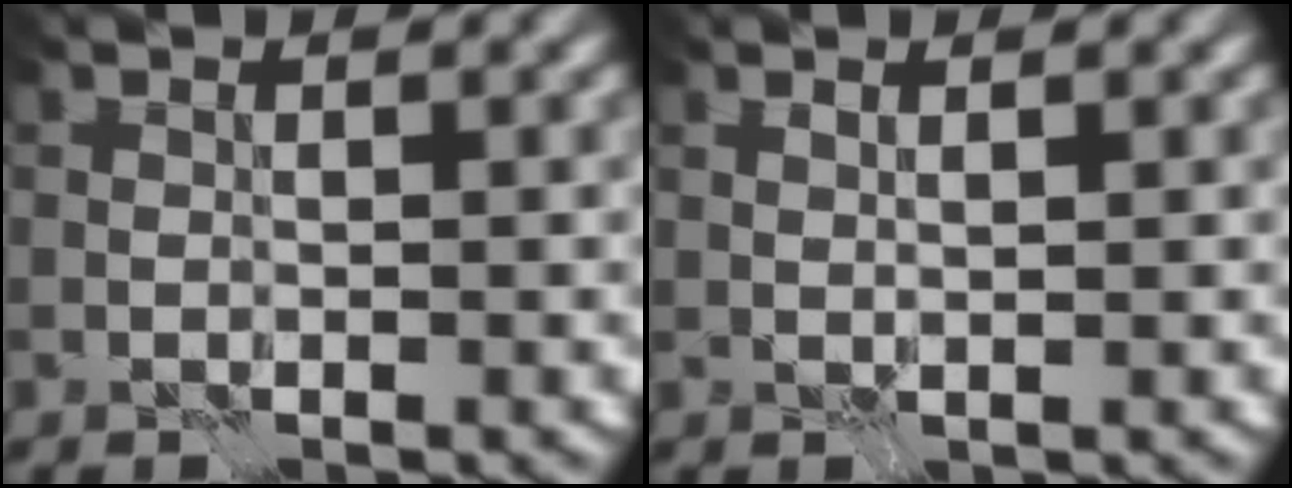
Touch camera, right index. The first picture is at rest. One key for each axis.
{"total": 1.0, "fx": 0.9, "fy": 0.2, "fz": 0.5, "tx": 0.004, "ty": -0.004, "tz": 0.002}